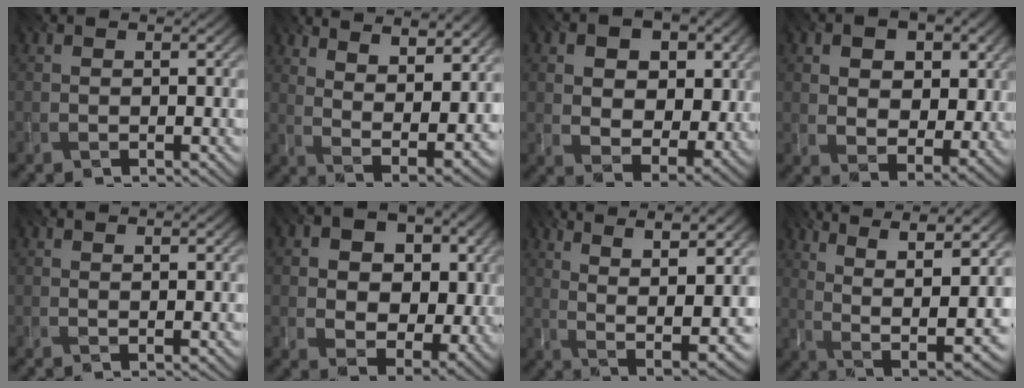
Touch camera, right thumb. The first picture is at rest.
{"total": 14.1, "force": [8.3, 4.9, 10.3], "torque": [-0.173, 0.012, 0.122]}
{"total": 12.1, "force": [3.7, 8.1, 8.2], "torque": [-0.142, -0.010, 0.051]}
{"total": 10.4, "force": [3.6, 6.8, 7.0], "torque": [-0.118, -0.009, 0.047]}
{"total": 1.1, "force": [0.8, 0.1, 0.7], "torque": [-0.011, -0.001, 0.017]}
{"total": 12.1, "force": [2.2, 9.0, 7.7], "torque": [-0.146, 0.005, 0.033]}
{"total": 12.8, "force": [4.2, 3.9, 11.4], "torque": [-0.191, 0.020, 0.069]}
{"total": 14.3, "force": [4.2, 5.6, 12.5], "torque": [-0.214, 0.020, 0.075]}